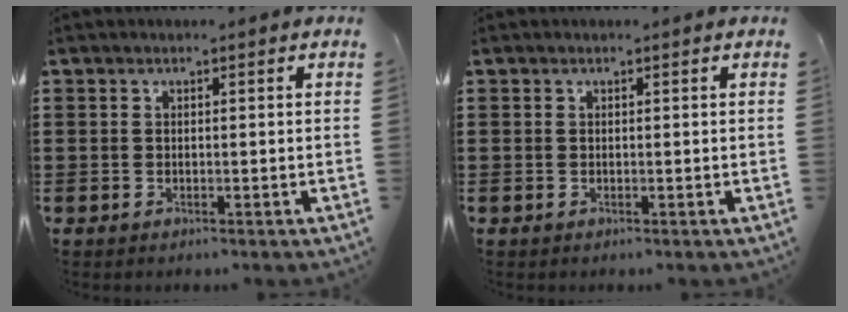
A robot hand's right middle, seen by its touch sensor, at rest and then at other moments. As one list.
[{"total": 0.0}]